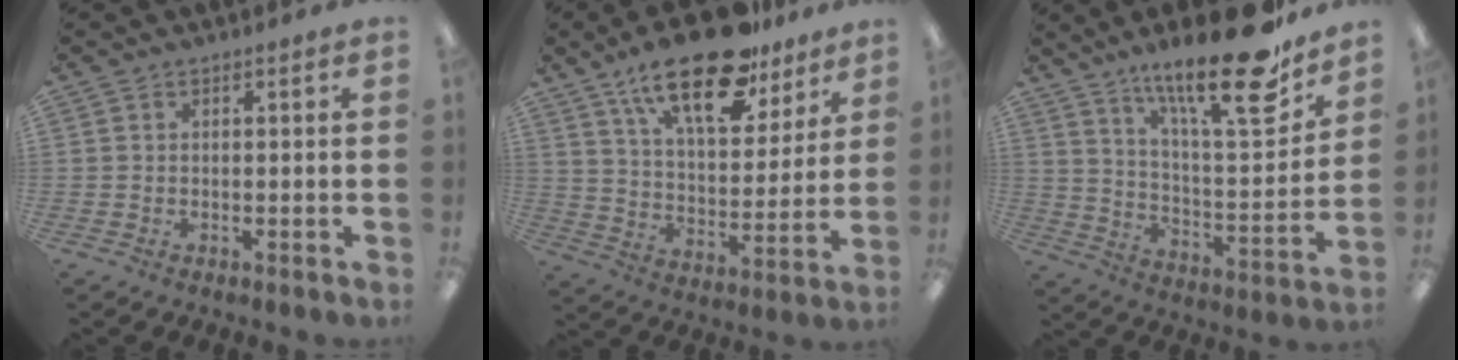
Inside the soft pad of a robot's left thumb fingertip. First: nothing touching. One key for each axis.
{"total": 20.8, "fx": 14.4, "fy": 8.5, "fz": 12.3, "tx": -0.201, "ty": -0.073, "tz": 0.244}
{"total": 22.9, "fx": 16.7, "fy": 4.9, "fz": 14.9, "tx": -0.234, "ty": -0.113, "tz": 0.267}